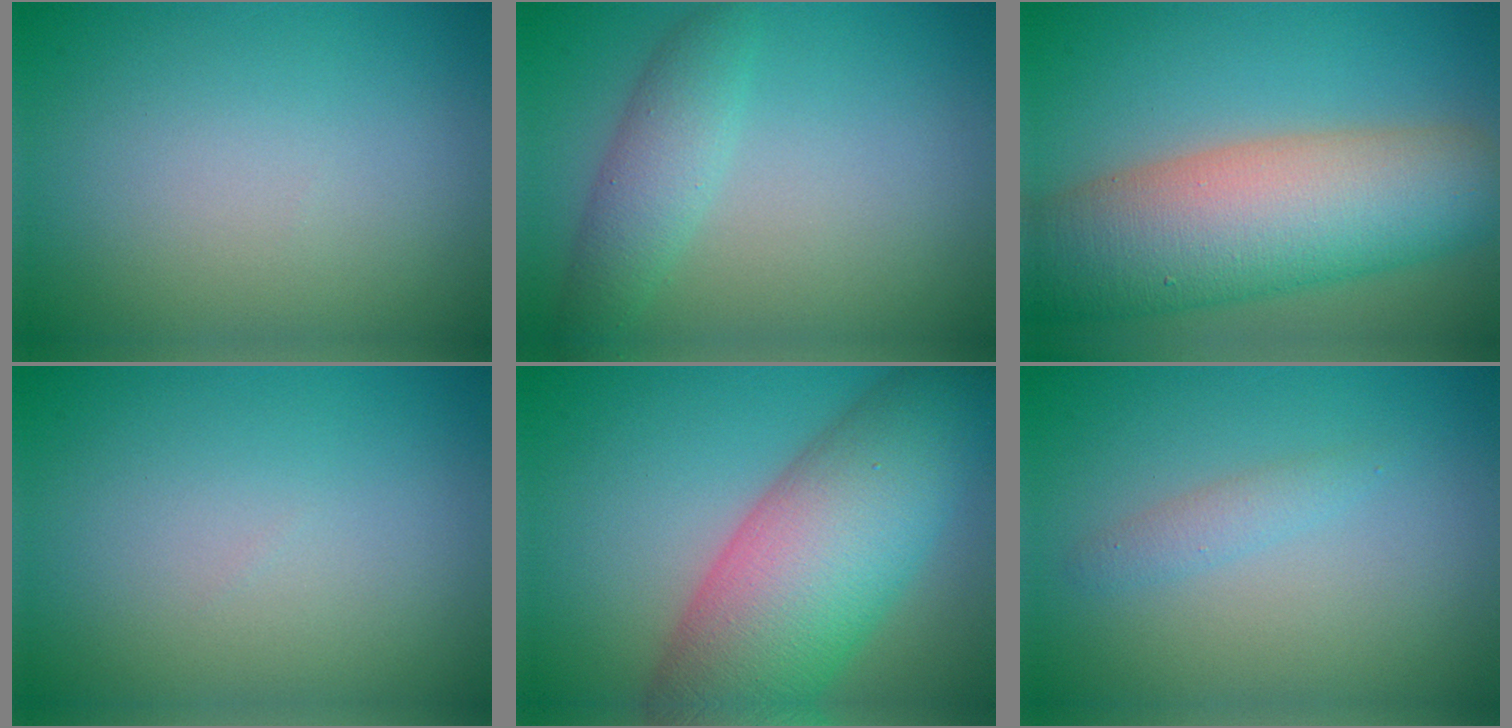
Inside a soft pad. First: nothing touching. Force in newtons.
{"total": 2.9, "press": 2.9, "slide": 0.2}
{"total": 12.2, "press": 12.2, "slide": 0.7}
{"total": 0.0}
{"total": 12.5, "press": 12.5, "slide": 0.6}
{"total": 1.3, "press": 1.3, "slide": 0.0}